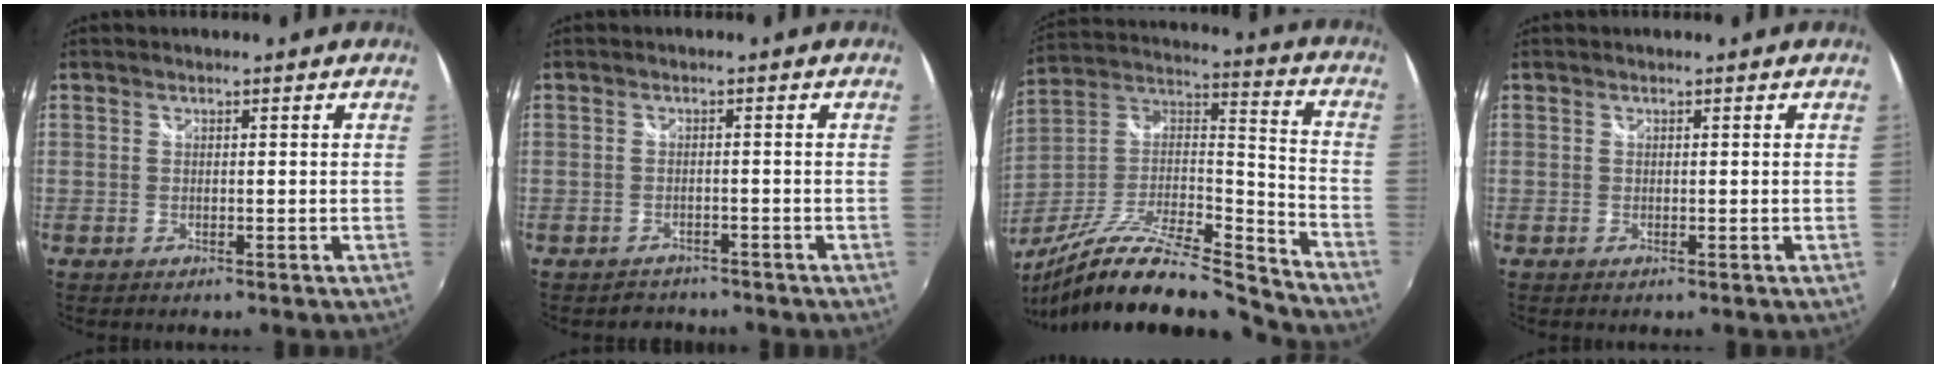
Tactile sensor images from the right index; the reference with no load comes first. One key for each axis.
{"total": 3.0, "fx": -2.6, "fy": 1.4, "fz": -0.2, "tx": -0.008, "ty": 0.001, "tz": -0.043}
{"total": 22.8, "fx": -19.3, "fy": 3.3, "fz": 11.7, "tx": -0.208, "ty": -0.020, "tz": -0.330}
{"total": 0.0}